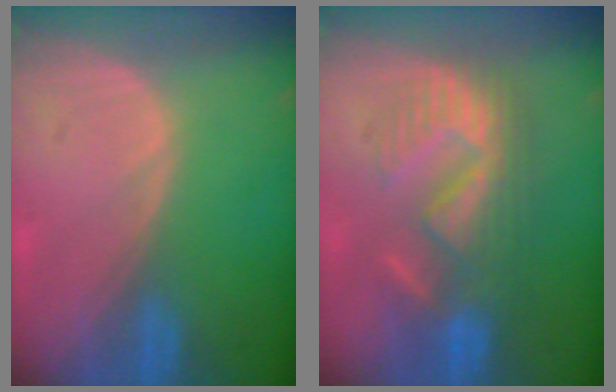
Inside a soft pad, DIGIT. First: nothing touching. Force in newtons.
{"total": 8.6, "press": 8.5, "slide": 1.4}